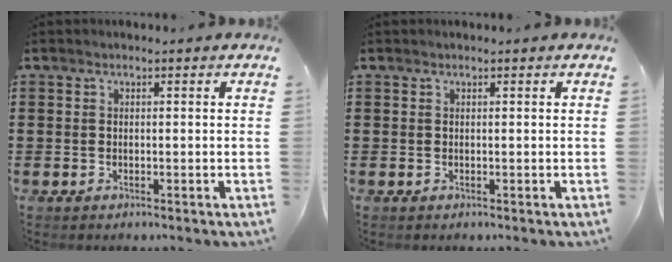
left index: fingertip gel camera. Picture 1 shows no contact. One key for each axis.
{"total": 0.0}